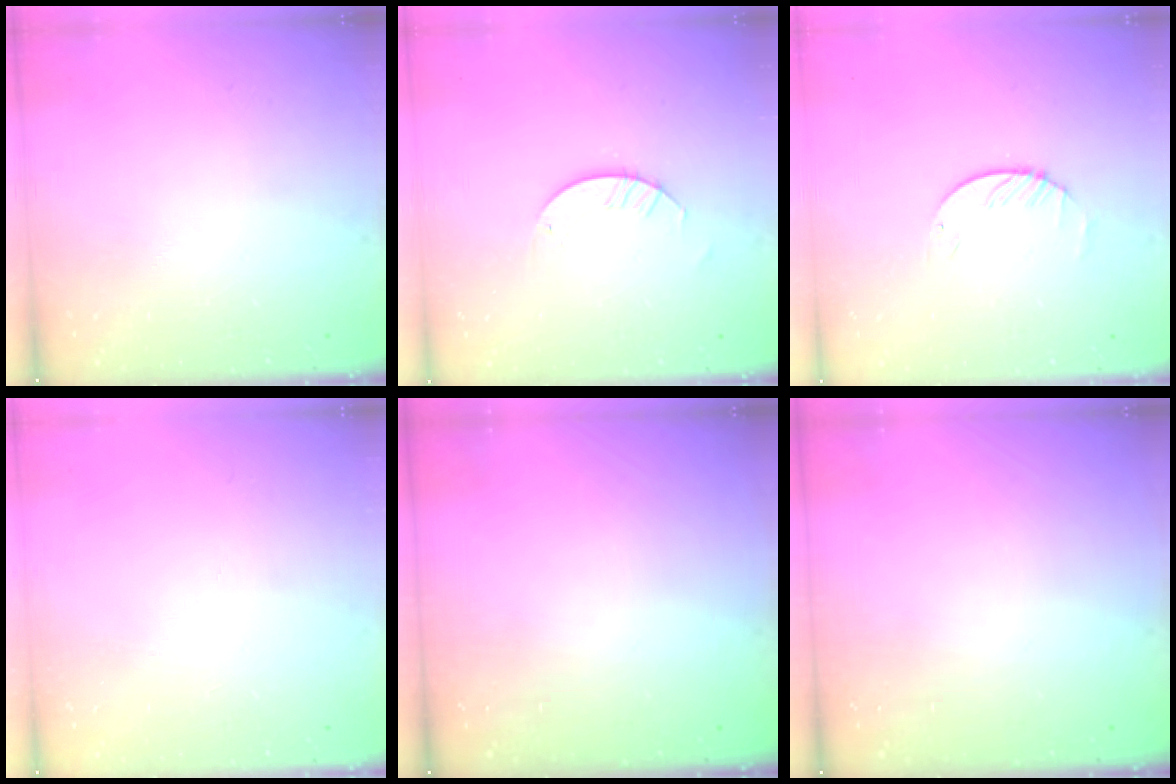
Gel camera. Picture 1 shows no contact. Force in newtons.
{"total": 3.3, "press": 3.3, "slide": 0.2}
{"total": 1.6, "press": 1.6, "slide": 0.2}
{"total": 0.0}
{"total": 0.0}
{"total": 0.0}